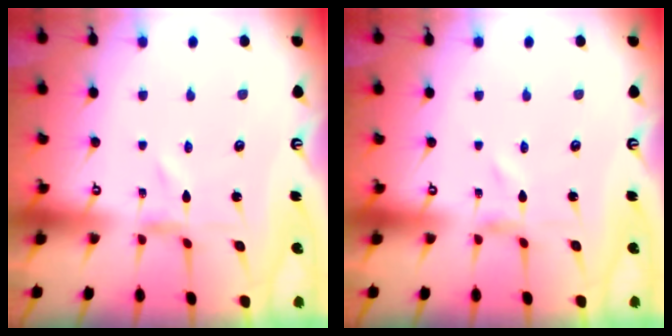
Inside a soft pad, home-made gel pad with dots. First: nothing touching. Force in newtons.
{"total": 0.5, "press": 0.5, "slide": 0.2}